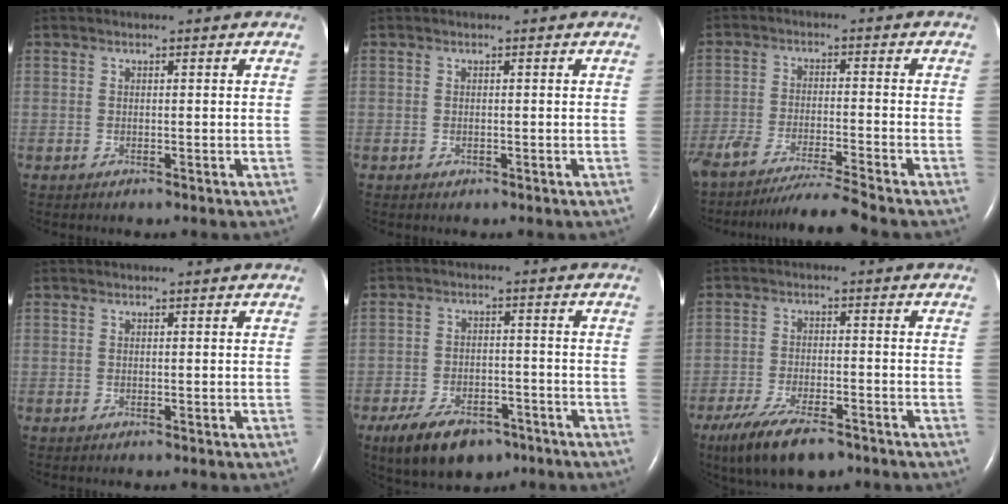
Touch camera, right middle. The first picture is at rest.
{"total": 0.0}
{"total": 10.3, "force": [-9.3, -1.7, 4.1], "torque": [-0.062, -0.026, -0.160]}
{"total": 0.0}
{"total": 10.3, "force": [-6.9, 5.1, 5.6], "torque": [-0.101, -0.004, -0.109]}
{"total": 10.2, "force": [-7.3, 3.1, 6.5], "torque": [-0.122, -0.017, -0.123]}